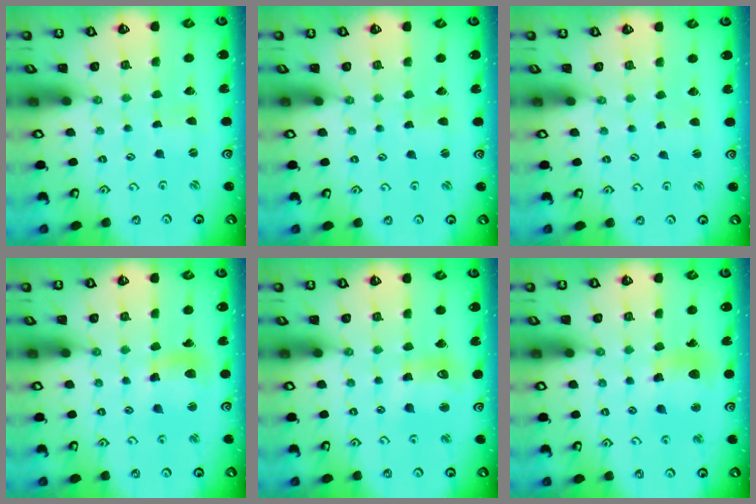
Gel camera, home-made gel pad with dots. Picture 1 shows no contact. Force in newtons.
{"total": 1.8, "press": 1.8, "slide": 0.3}
{"total": 1.5, "press": 1.5, "slide": 0.1}
{"total": 12.3, "press": 12.2, "slide": 1.8}
{"total": 11.0, "press": 10.9, "slide": 1.4}
{"total": 11.0, "press": 10.9, "slide": 1.1}